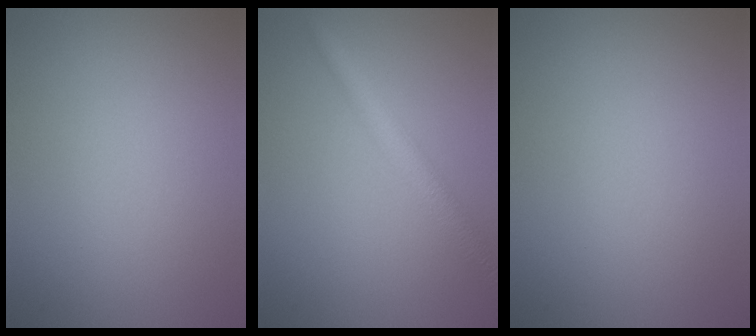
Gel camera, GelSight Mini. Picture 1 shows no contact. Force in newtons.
{"total": 3.2, "press": 3.2, "slide": 0.1}
{"total": 0.0}